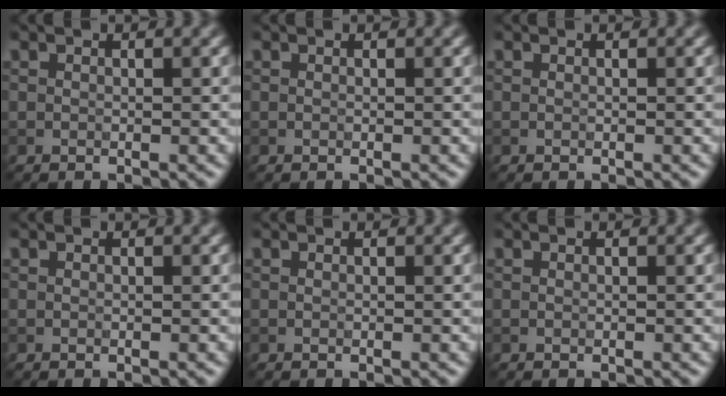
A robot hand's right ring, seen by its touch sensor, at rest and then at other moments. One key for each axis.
{"total": 0.0}
{"total": 0.0}
{"total": 0.0}
{"total": 0.0}
{"total": 0.0}